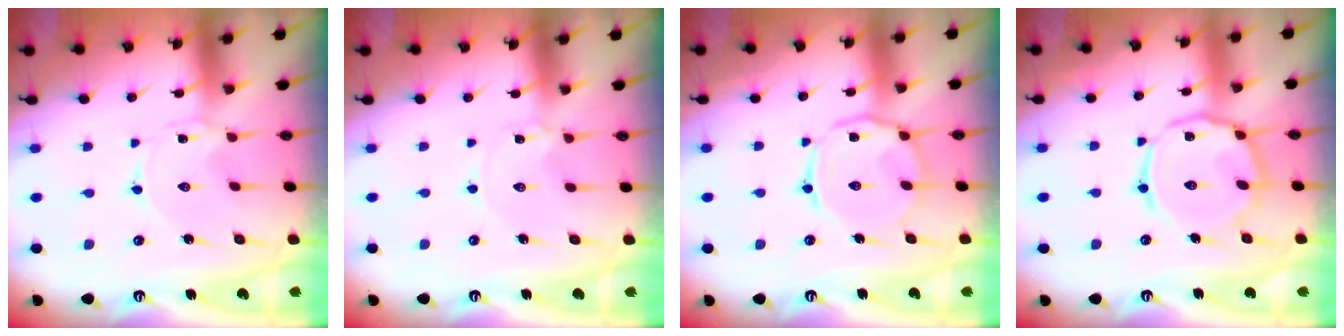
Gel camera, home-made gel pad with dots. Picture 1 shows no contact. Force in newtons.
{"total": 1.9, "press": 1.9, "slide": 0.3}
{"total": 8.8, "press": 8.8, "slide": 0.7}
{"total": 13.2, "press": 13.1, "slide": 1.0}